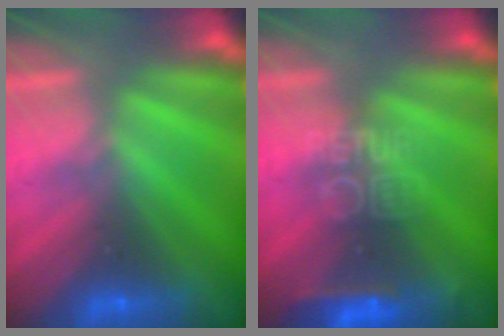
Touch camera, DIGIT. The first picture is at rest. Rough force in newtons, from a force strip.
{"total": 8.0}